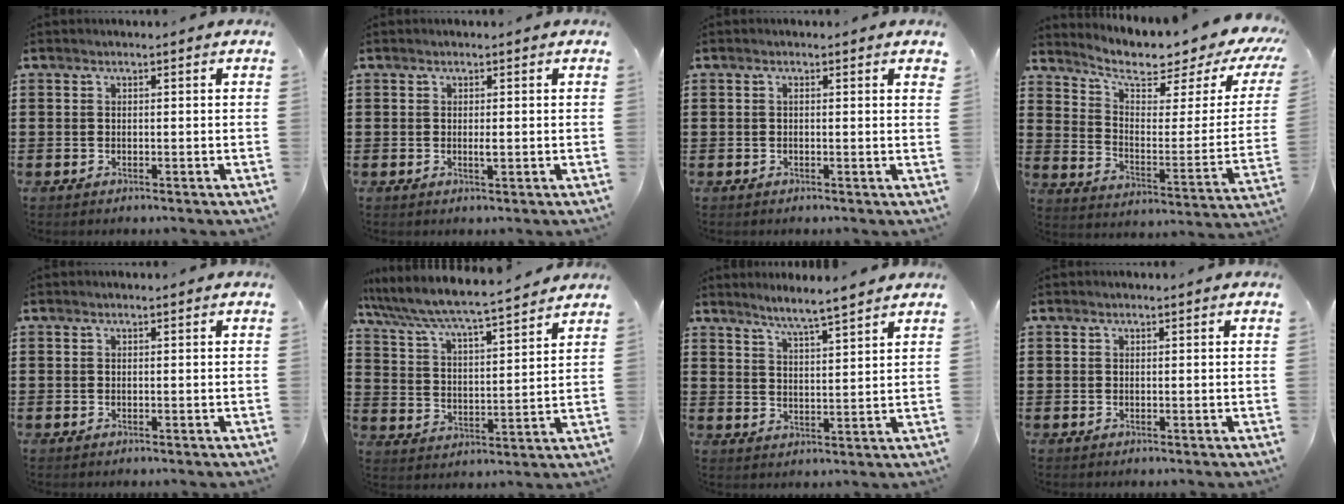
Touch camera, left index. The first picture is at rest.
{"total": 1.1, "force": [0.1, 0.2, 1.1], "torque": [-0.021, -0.003, 0.002]}
{"total": 0.7, "force": [0.2, 0.0, 0.7], "torque": [-0.013, -0.001, 0.004]}
{"total": 5.8, "force": [4.5, 1.6, 3.4], "torque": [-0.075, -0.040, 0.068]}
{"total": 0.0}
{"total": 5.2, "force": [4.9, -0.2, 1.9], "torque": [-0.062, -0.039, 0.073]}
{"total": 4.2, "force": [4.0, -0.8, 1.3], "torque": [-0.039, -0.019, 0.069]}
{"total": 0.0}